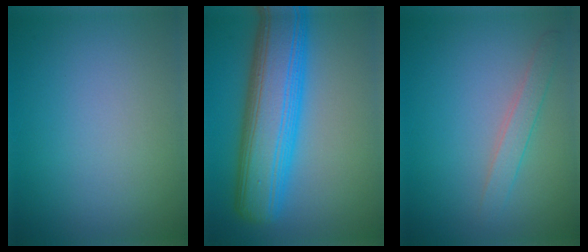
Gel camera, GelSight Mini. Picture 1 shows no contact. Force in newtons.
{"total": 10.3, "press": 10.3, "slide": 0.5}
{"total": 1.8, "press": 1.8, "slide": 0.1}